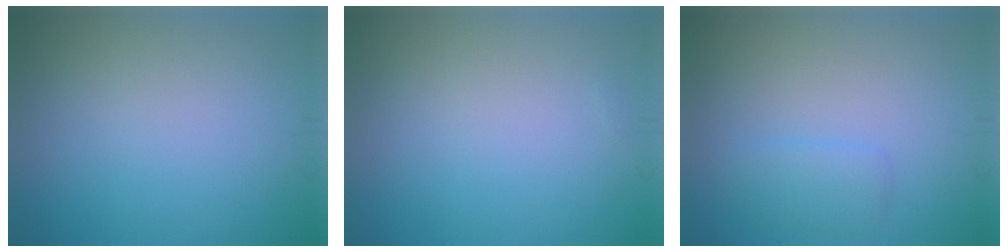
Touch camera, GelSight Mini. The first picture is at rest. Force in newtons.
{"total": 0.0}
{"total": 1.6, "press": 1.6, "slide": 0.2}